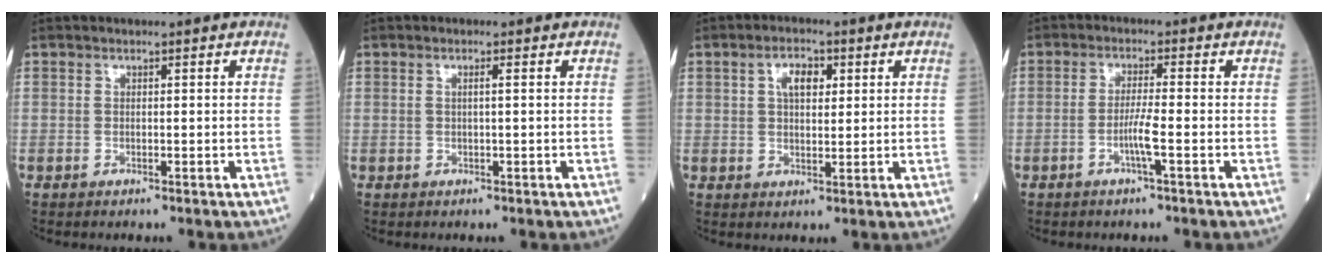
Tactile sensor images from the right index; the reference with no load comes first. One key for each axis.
{"total": 1.0, "fx": 0.2, "fy": -0.1, "fz": 1.0, "tx": -0.021, "ty": 0.001, "tz": 0.004}
{"total": 4.5, "fx": 1.6, "fy": 2.2, "fz": 3.6, "tx": -0.064, "ty": 0.009, "tz": 0.027}
{"total": 3.5, "fx": -1.3, "fy": -0.4, "fz": 3.3, "tx": -0.065, "ty": -0.004, "tz": -0.028}